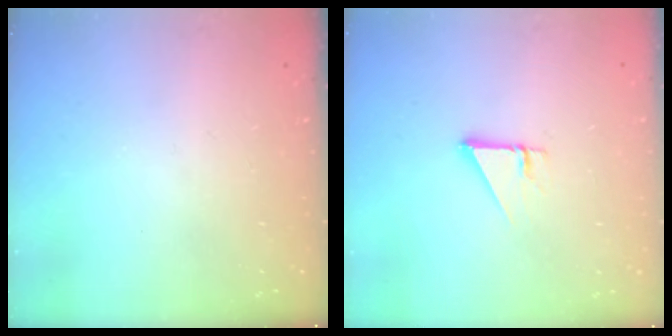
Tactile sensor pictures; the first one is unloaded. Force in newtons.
{"total": 2.7, "press": 2.7, "slide": 0.1}